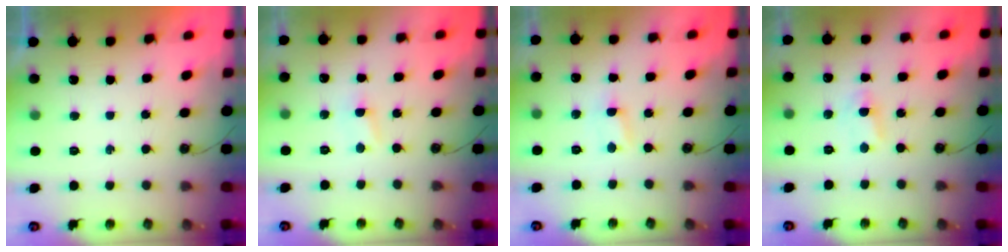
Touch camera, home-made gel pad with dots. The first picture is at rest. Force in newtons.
{"total": 1.5, "press": 1.4, "slide": 0.2}
{"total": 1.0, "press": 1.0, "slide": 0.1}
{"total": 2.1, "press": 2.1, "slide": 0.3}